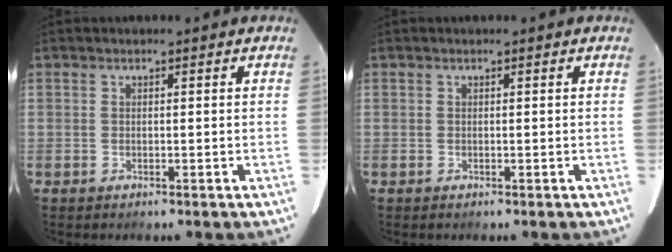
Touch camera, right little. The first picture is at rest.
{"total": 0.0}